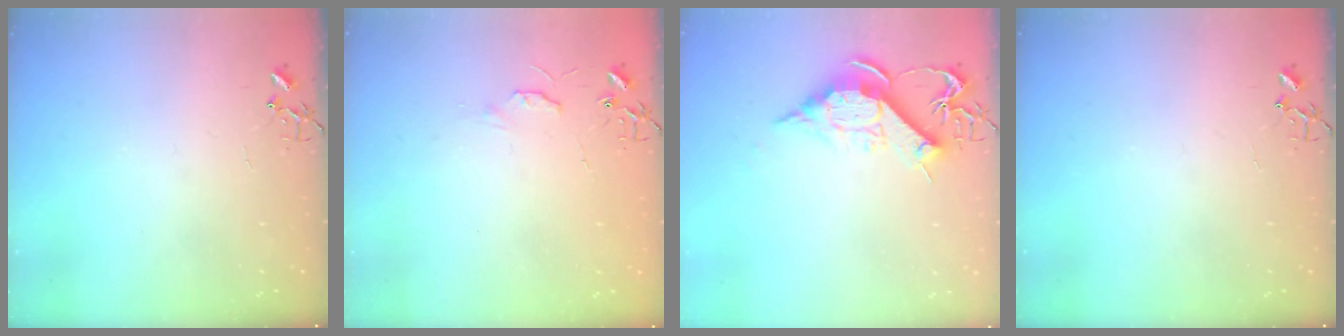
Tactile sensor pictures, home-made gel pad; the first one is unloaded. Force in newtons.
{"total": 4.7, "press": 4.6, "slide": 0.7}
{"total": 11.6, "press": 11.6, "slide": 0.2}
{"total": 0.0}